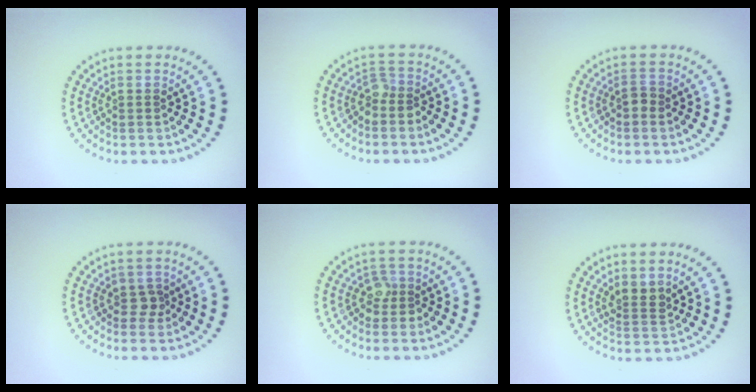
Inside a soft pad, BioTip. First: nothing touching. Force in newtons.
{"total": 1.7, "press": 1.3, "slide": 1.1}
{"total": 0.7, "press": 0.7, "slide": 0.1}
{"total": 1.2, "press": 1.0, "slide": 0.8}
{"total": 1.7, "press": 1.4, "slide": 1.0}
{"total": 2.1, "press": 1.7, "slide": 1.2}